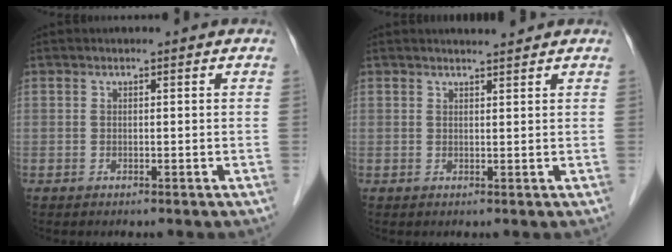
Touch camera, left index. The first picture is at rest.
{"total": 2.0, "force": [2.0, -0.1, 0.5], "torque": [-0.008, 0.002, 0.032]}